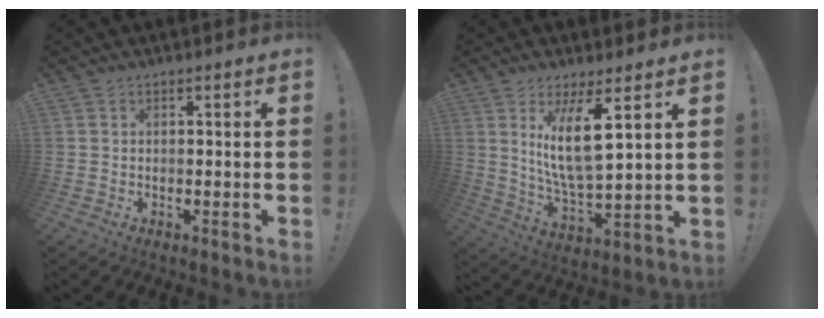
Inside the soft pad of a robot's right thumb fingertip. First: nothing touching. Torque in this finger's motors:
{"motor_torque": [-0.26, 0.89, 0.57, -0.18, 0.15]}